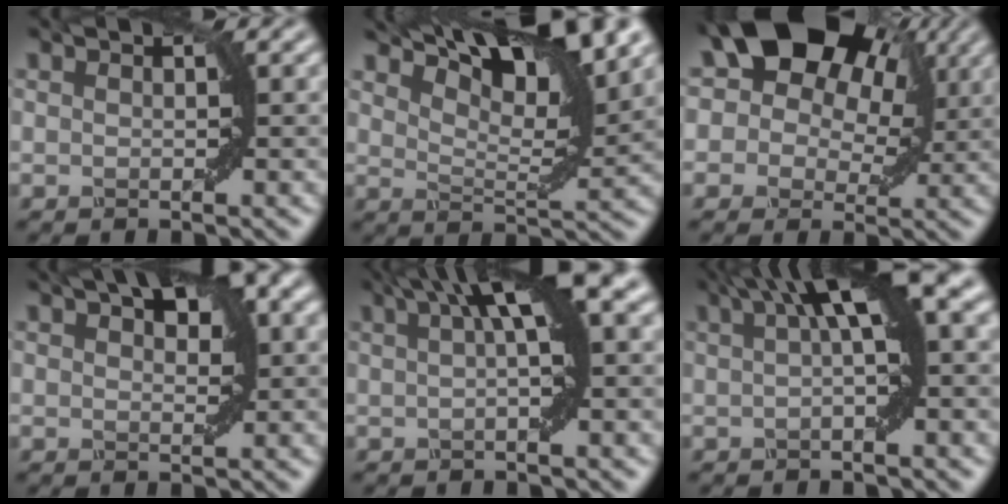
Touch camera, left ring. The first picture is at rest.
{"total": 10.8, "force": [7.7, 2.6, 7.0], "torque": [-0.112, 0.012, 0.117]}
{"total": 13.9, "force": [6.1, 9.1, 8.5], "torque": [-0.110, 0.047, 0.082]}
{"total": 6.8, "force": [3.4, 2.7, 5.3], "torque": [-0.073, 0.026, 0.059]}
{"total": 7.4, "force": [2.6, 1.8, 6.7], "torque": [-0.078, 0.026, 0.039]}
{"total": 8.2, "force": [2.6, 2.1, 7.5], "torque": [-0.096, 0.026, 0.038]}